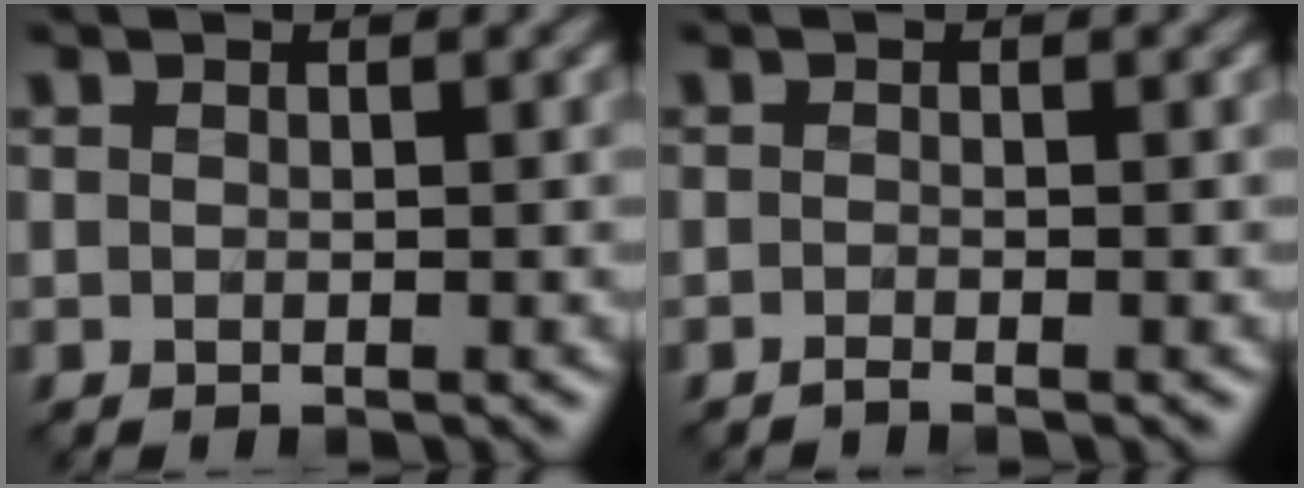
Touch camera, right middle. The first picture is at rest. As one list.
[{"total": 0.8, "force": [-0.7, 0.0, 0.4], "torque": [-0.006, -0.004, -0.016]}]